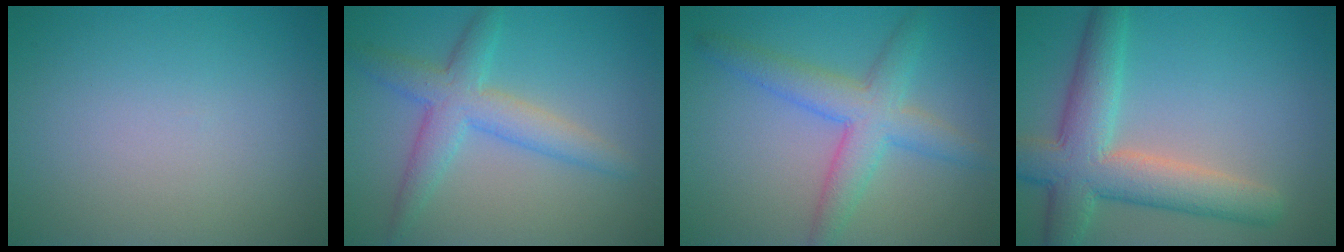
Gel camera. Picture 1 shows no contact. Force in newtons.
{"total": 4.4, "press": 4.4, "slide": 0.1}
{"total": 4.7, "press": 4.7, "slide": 0.0}
{"total": 7.3, "press": 7.3, "slide": 0.4}